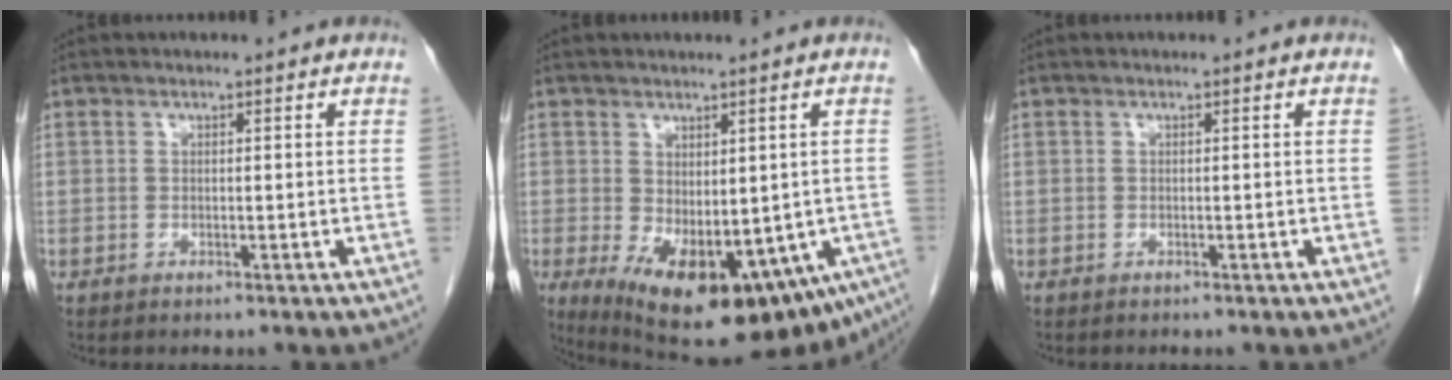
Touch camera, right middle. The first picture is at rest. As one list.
[{"total": 20.5, "force": [-9.8, 9.3, 15.5], "torque": [-0.202, -0.044, -0.110]}, {"total": 0.0}]